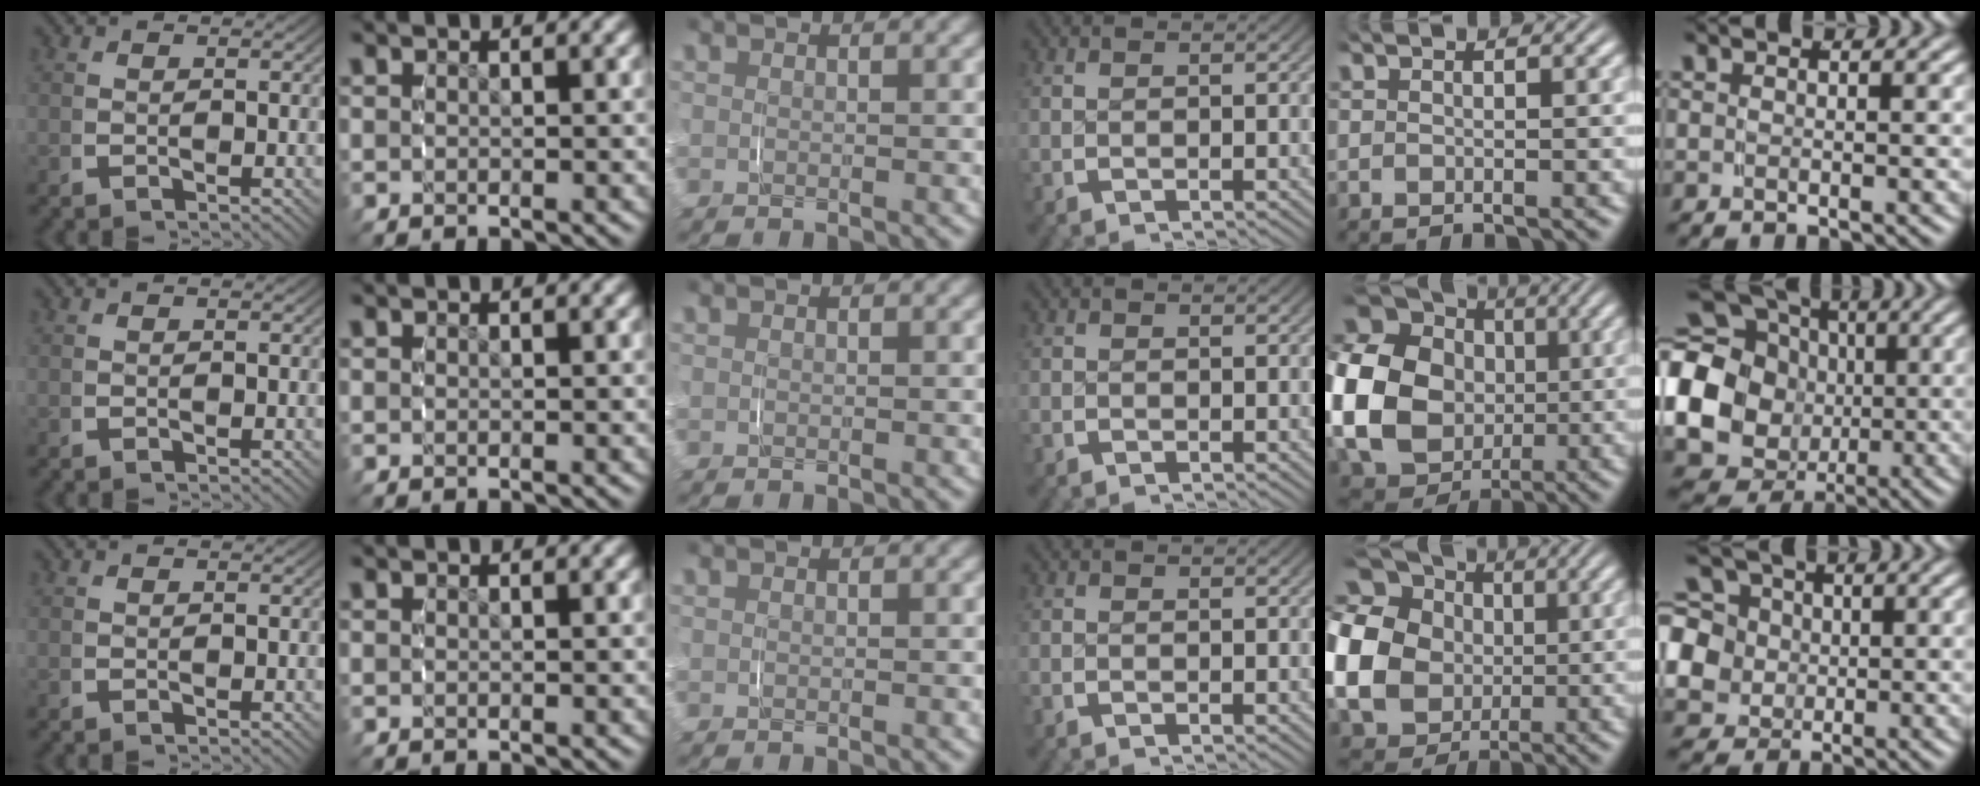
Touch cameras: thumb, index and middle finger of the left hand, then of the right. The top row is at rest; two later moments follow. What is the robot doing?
{"motion": "grasp_and_lifting", "object": "paper towel"}